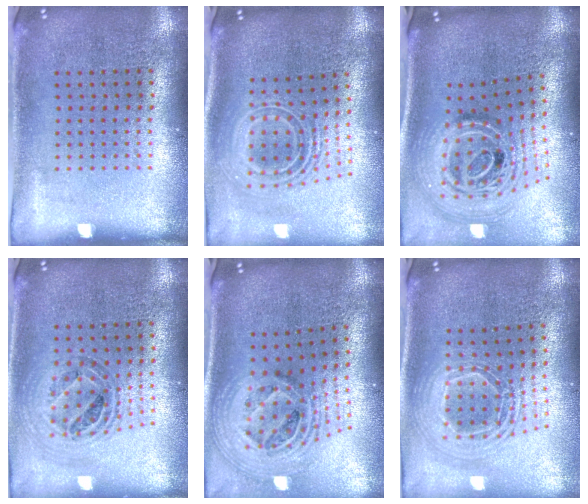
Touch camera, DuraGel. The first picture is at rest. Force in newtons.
{"total": 2.3, "press": 1.7, "slide": 1.6}
{"total": 2.7, "press": 1.9, "slide": 1.9}
{"total": 0.9, "press": 0.9, "slide": 0.0}
{"total": 2.7, "press": 1.9, "slide": 1.9}
{"total": 2.2, "press": 1.8, "slide": 1.4}